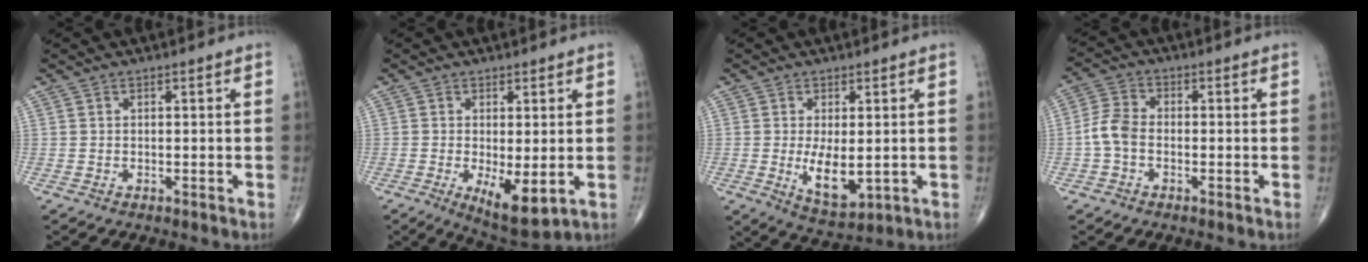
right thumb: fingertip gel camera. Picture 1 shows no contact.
{"total": 7.6, "force": [-1.5, 2.8, 6.9], "torque": [-0.107, -0.023, -0.014]}
{"total": 7.7, "force": [-0.6, 3.5, 6.8], "torque": [-0.103, -0.020, 0.004]}
{"total": 5.1, "force": [-1.3, 3.4, 3.6], "torque": [-0.075, 0.016, -0.035]}